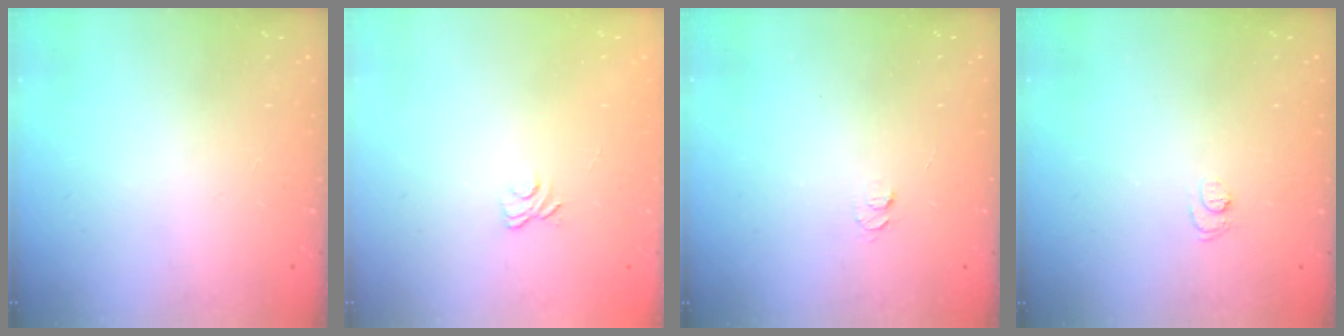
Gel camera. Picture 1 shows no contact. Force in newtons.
{"total": 3.3, "press": 3.0, "slide": 1.3}
{"total": 4.2, "press": 4.1, "slide": 0.5}
{"total": 4.8, "press": 4.8, "slide": 0.4}